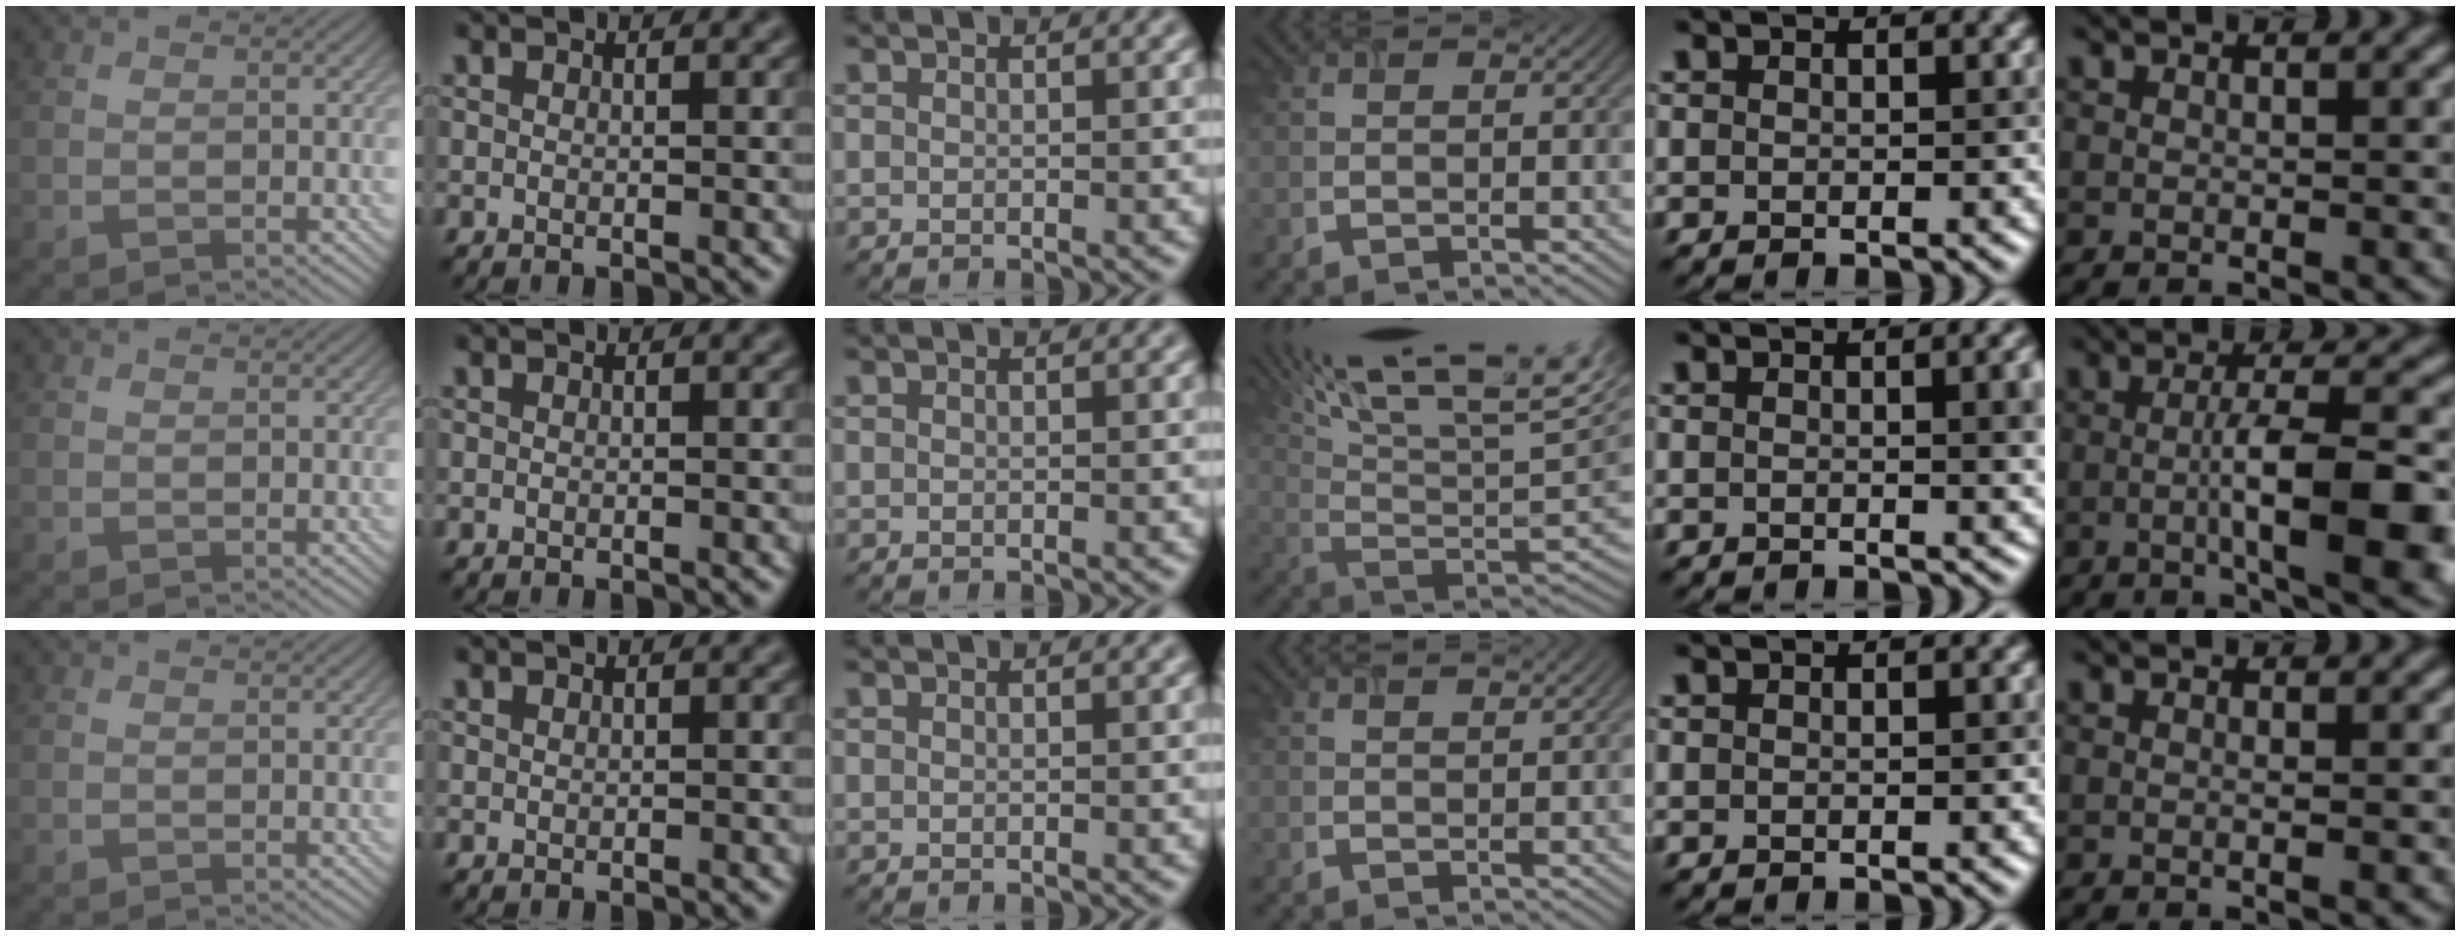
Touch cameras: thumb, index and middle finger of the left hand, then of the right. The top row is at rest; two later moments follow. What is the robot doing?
{"motion": "screw", "object": "timer"}